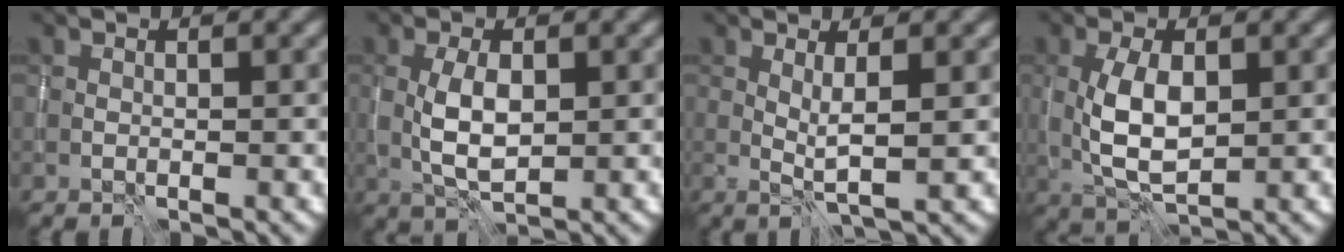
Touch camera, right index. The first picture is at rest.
{"total": 3.8, "force": [0.0, 1.7, 3.3], "torque": [-0.074, 0.001, 0.004]}
{"total": 2.3, "force": [0.2, 0.3, 2.2], "torque": [-0.039, -0.008, 0.008]}
{"total": 4.9, "force": [0.1, 2.3, 4.3], "torque": [-0.092, -0.001, 0.005]}